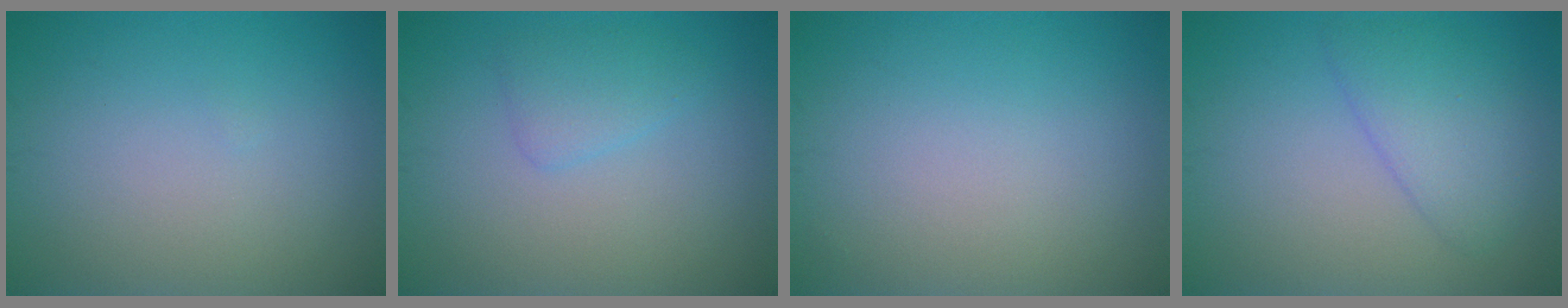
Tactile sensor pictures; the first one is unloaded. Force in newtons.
{"total": 1.8, "press": 1.8, "slide": 0.0}
{"total": 0.0}
{"total": 3.4, "press": 3.4, "slide": 0.2}